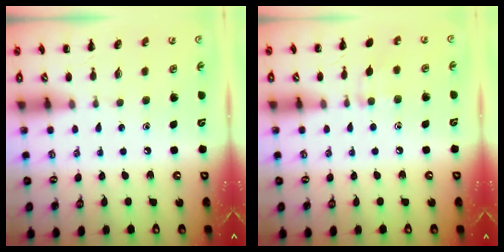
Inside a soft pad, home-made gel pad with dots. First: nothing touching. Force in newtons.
{"total": 7.3, "press": 7.0, "slide": 2.0}